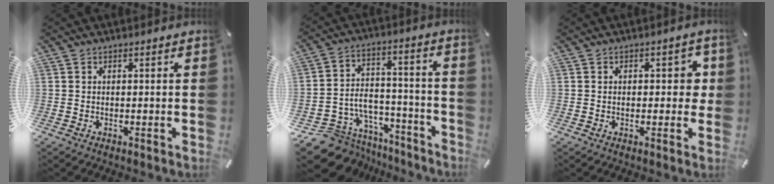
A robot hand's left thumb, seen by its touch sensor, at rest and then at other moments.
{"total": 10.5, "force": [-5.8, 8.4, 2.4], "torque": [-0.047, 0.023, -0.091]}
{"total": 4.4, "force": [0.4, 2.6, 3.6], "torque": [-0.038, 0.000, -0.003]}